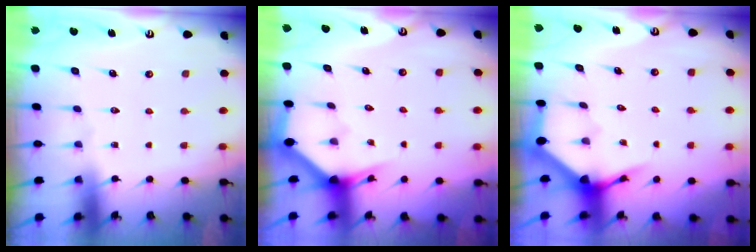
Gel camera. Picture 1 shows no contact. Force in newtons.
{"total": 2.7, "press": 2.7, "slide": 0.1}
{"total": 3.7, "press": 3.7, "slide": 0.4}